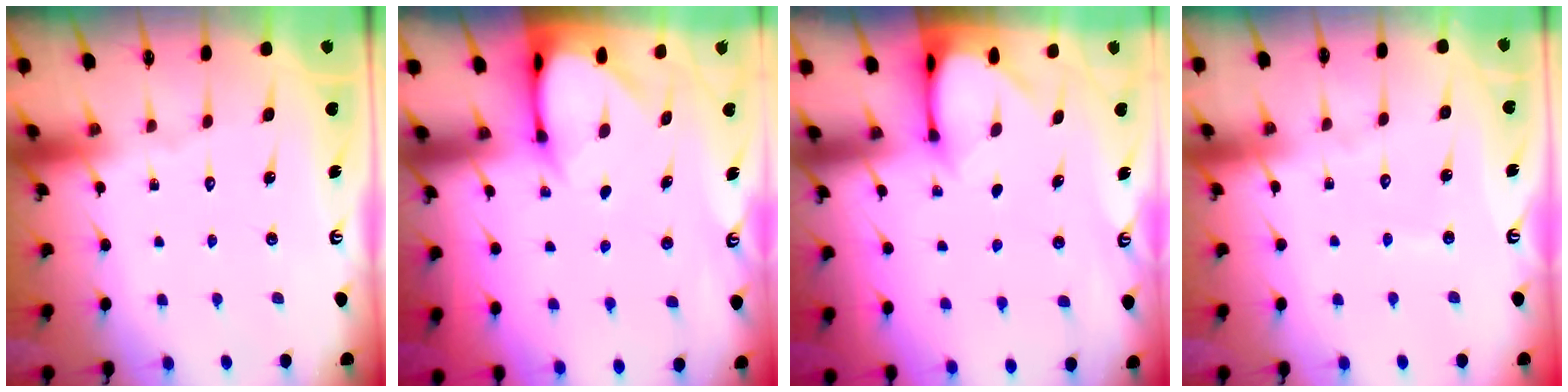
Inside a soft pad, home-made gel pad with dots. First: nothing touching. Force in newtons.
{"total": 3.3, "press": 3.3, "slide": 0.2}
{"total": 3.0, "press": 3.0, "slide": 0.3}
{"total": 2.6, "press": 2.6, "slide": 0.2}